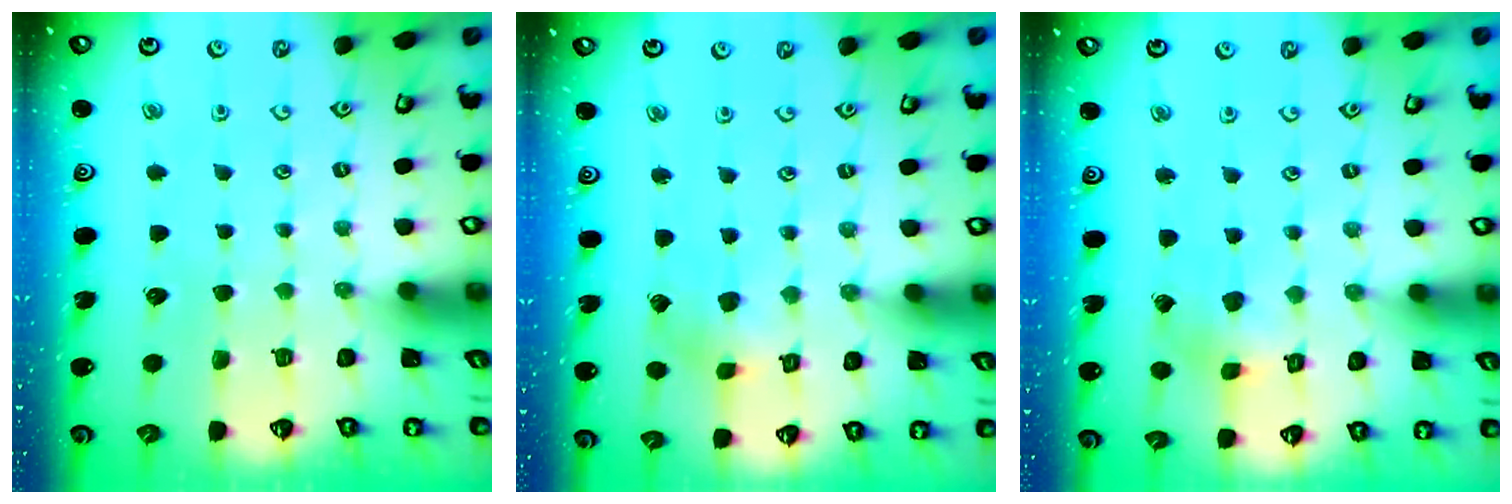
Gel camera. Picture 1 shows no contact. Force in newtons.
{"total": 2.7, "press": 2.7, "slide": 0.3}
{"total": 2.6, "press": 2.5, "slide": 0.3}